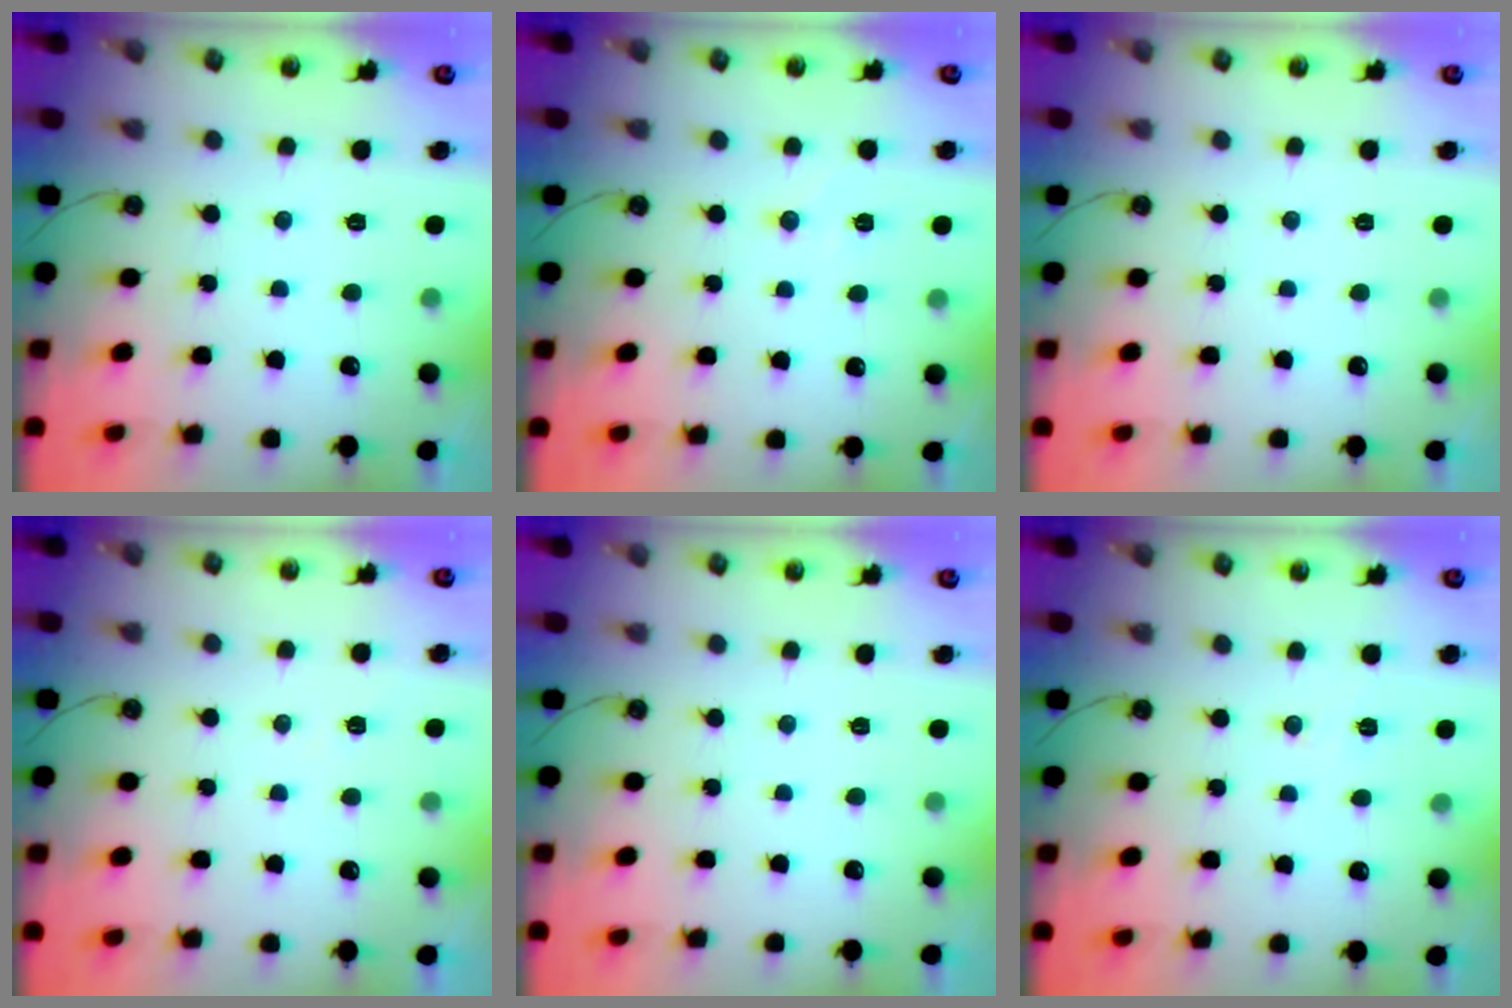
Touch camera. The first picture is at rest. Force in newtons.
{"total": 4.4, "press": 3.9, "slide": 2.0}
{"total": 0.0}
{"total": 5.6, "press": 3.4, "slide": 4.4}
{"total": 0.0}
{"total": 6.1, "press": 4.2, "slide": 4.5}